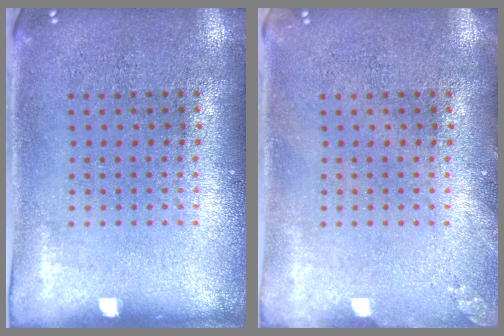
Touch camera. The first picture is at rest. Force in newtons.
{"total": 0.9, "press": 0.9, "slide": 0.1}